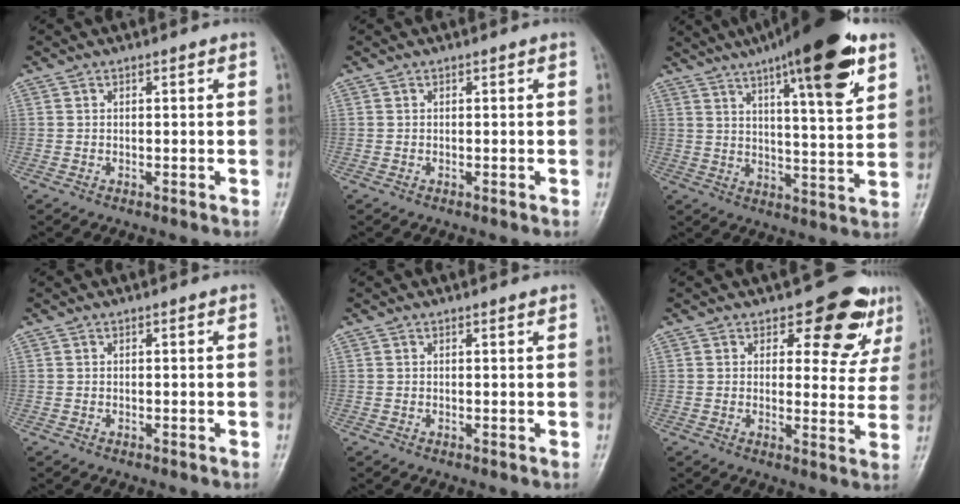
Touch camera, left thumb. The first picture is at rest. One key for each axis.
{"total": 0.0}
{"total": 19.7, "fx": 11.0, "fy": 4.3, "fz": 15.7, "tx": -0.218, "ty": -0.034, "tz": 0.164}
{"total": 0.0}
{"total": 0.6, "fx": 0.5, "fy": 0.1, "fz": 0.4, "tx": -0.008, "ty": -0.004, "tz": 0.007}
{"total": 10.0, "fx": 6.8, "fy": 5.4, "fz": 5.0, "tx": -0.023, "ty": -0.042, "tz": 0.071}